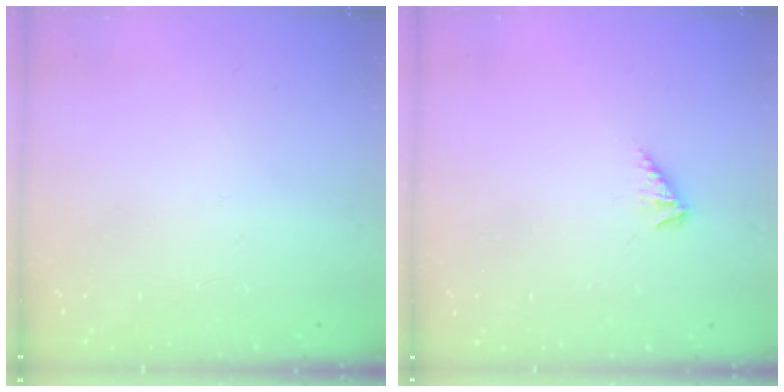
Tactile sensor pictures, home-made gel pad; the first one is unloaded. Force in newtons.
{"total": 4.0, "press": 4.0, "slide": 0.6}